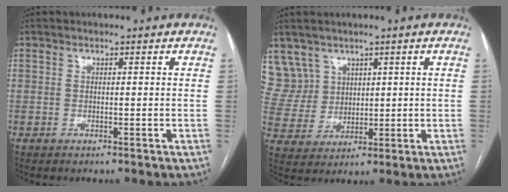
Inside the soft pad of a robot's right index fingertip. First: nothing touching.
{"total": 8.0, "force": [4.9, 6.3, 0.0], "torque": [-0.008, 0.025, 0.113]}